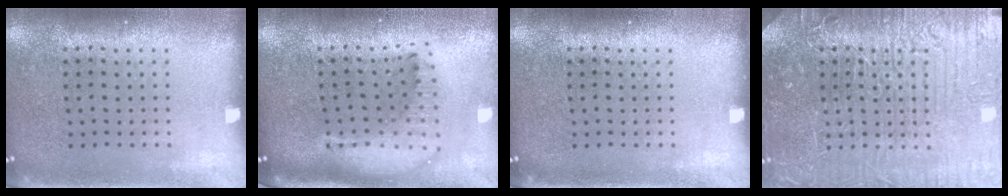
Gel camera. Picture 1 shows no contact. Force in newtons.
{"total": 1.9, "press": 1.5, "slide": 1.1}
{"total": 0.0}
{"total": 7.8, "press": 7.7, "slide": 1.0}